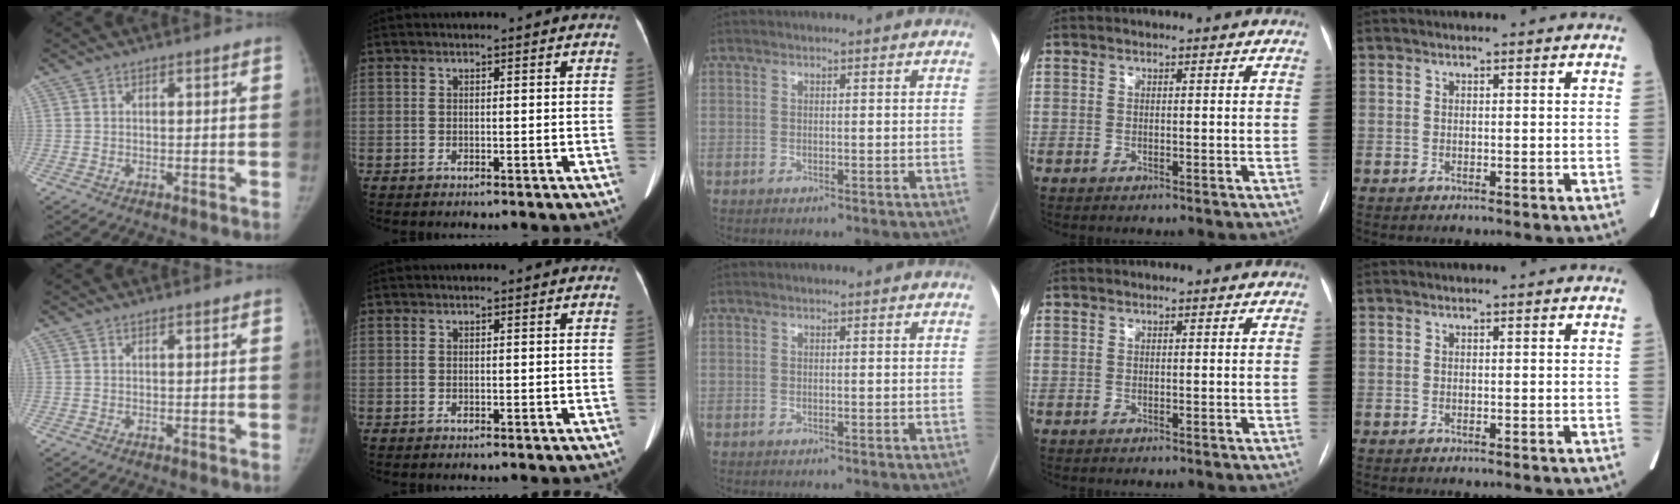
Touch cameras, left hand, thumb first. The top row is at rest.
{}